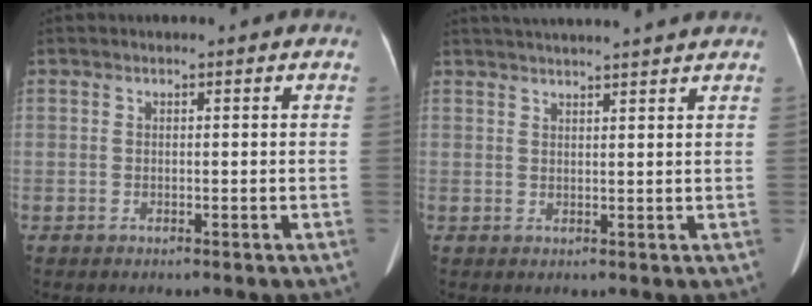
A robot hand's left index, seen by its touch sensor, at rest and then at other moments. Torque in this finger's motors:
{"motor_torque": [0.67, -1.09, 0.05, 0.05]}